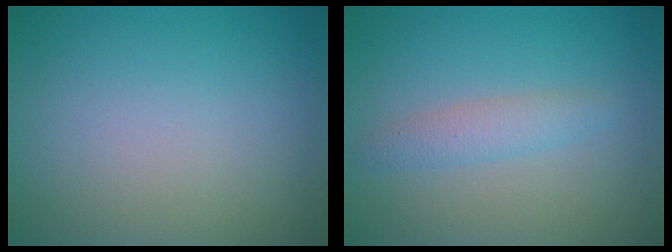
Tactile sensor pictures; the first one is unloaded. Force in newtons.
{"total": 1.9, "press": 1.9, "slide": 0.1}